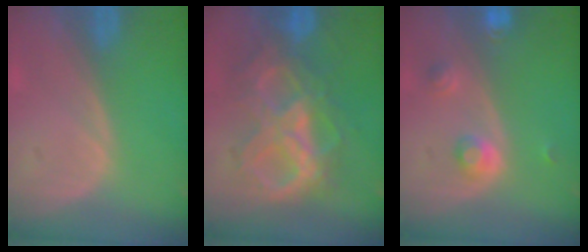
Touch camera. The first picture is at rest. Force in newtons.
{"total": 10.6, "press": 10.6, "slide": 1.2}
{"total": 3.6, "press": 3.3, "slide": 1.5}